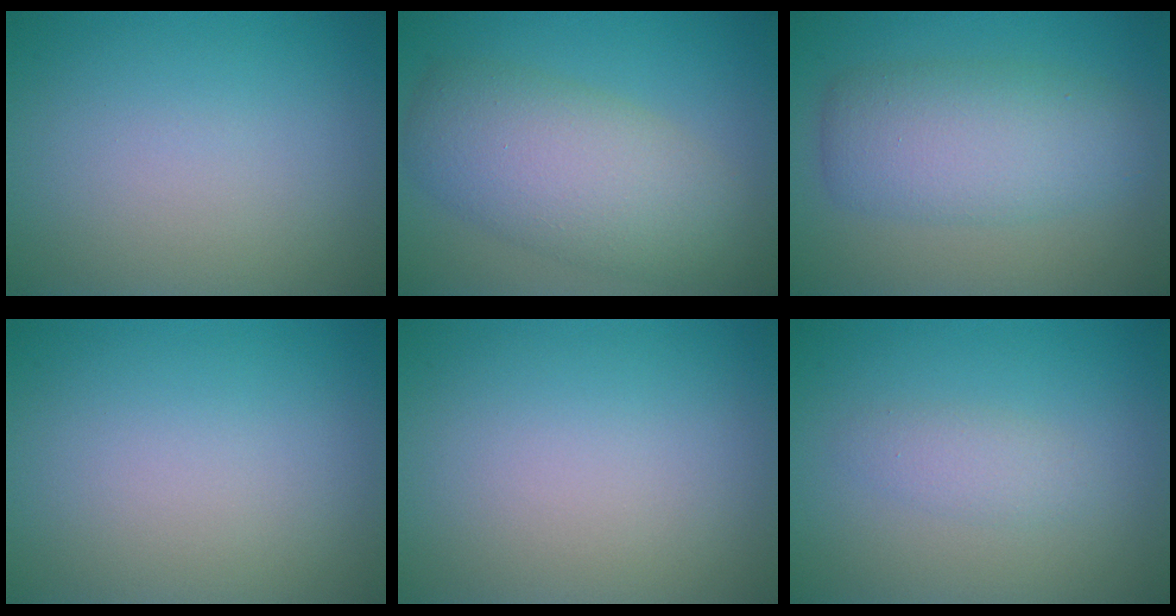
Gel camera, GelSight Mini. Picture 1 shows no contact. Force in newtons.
{"total": 7.5, "press": 7.5, "slide": 0.2}
{"total": 5.8, "press": 5.8, "slide": 0.2}
{"total": 0.0}
{"total": 0.0}
{"total": 1.6, "press": 1.6, "slide": 0.1}